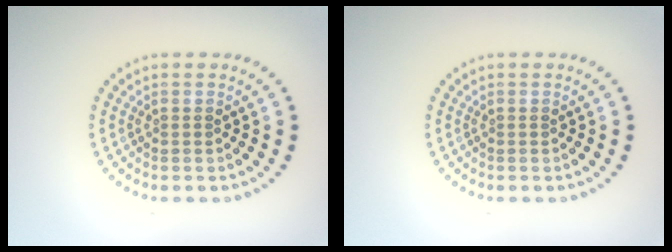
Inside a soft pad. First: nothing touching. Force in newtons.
{"total": 0.0}